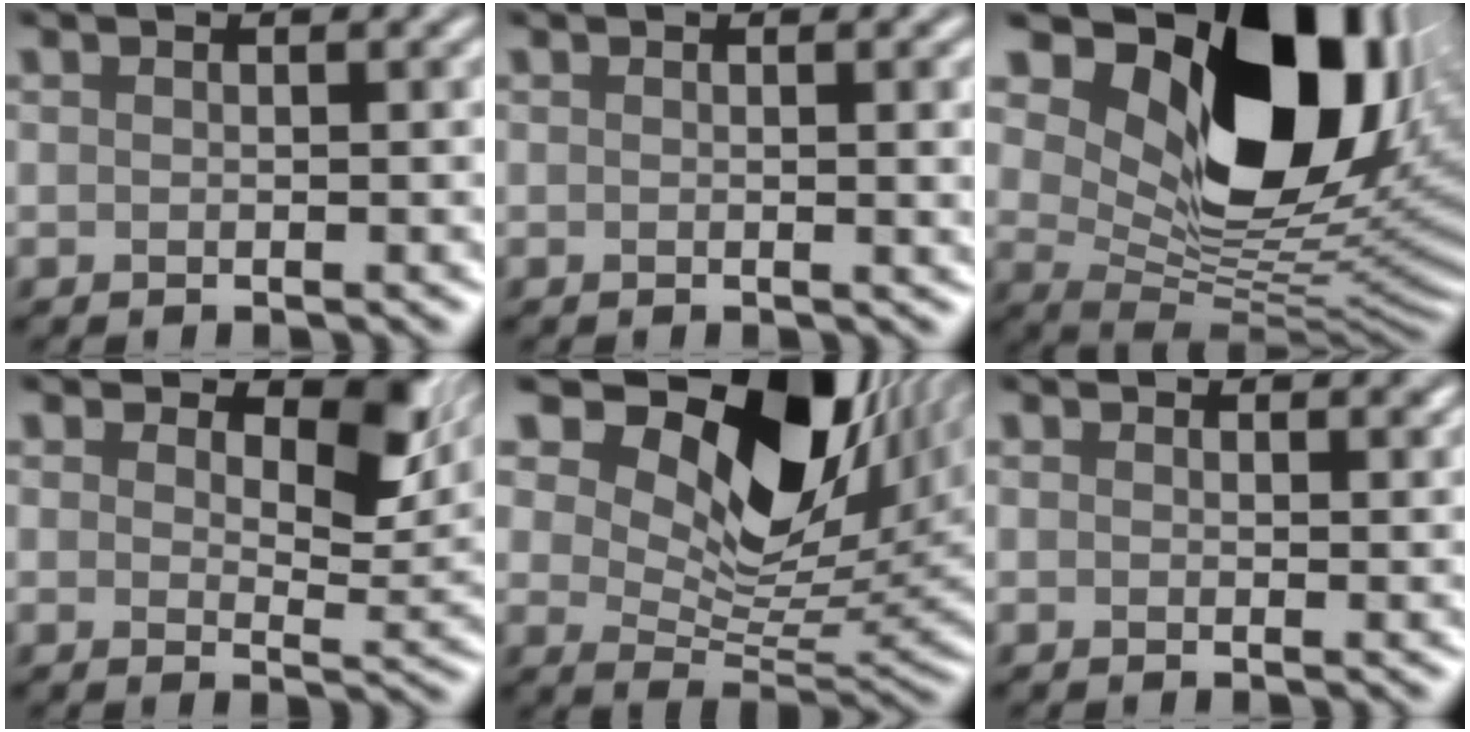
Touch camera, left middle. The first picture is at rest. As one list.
[{"total": 2.1, "force": [0.2, 0.6, 2.0], "torque": [-0.018, 0.001, 0.000]}, {"total": 16.2, "force": [6.5, 9.4, 11.5], "torque": [-0.167, -0.010, 0.119]}, {"total": 6.9, "force": [3.0, 3.7, 5.0], "torque": [-0.067, -0.004, 0.038]}, {"total": 15.5, "force": [8.1, 8.0, 10.5], "torque": [-0.177, 0.012, 0.137]}, {"total": 0.9, "force": [0.5, 0.6, 0.4], "torque": [-0.003, -0.002, 0.004]}]